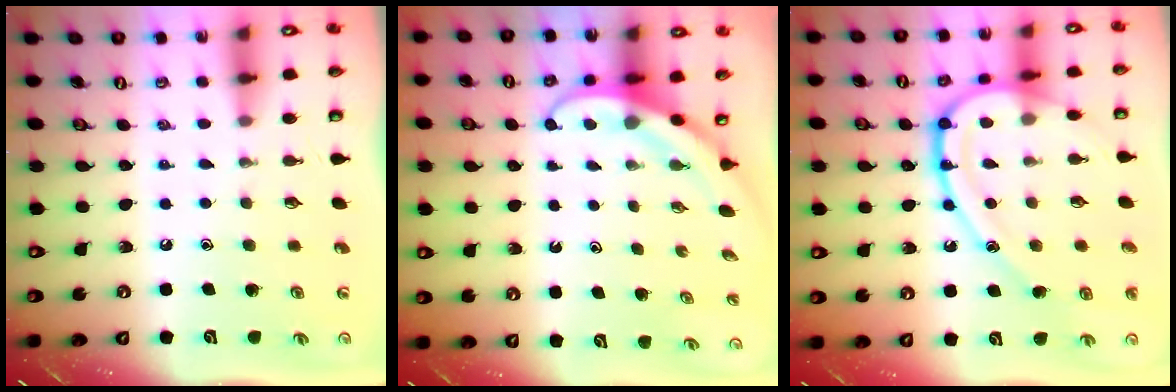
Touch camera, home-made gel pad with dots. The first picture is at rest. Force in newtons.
{"total": 3.8, "press": 3.8, "slide": 0.3}
{"total": 17.5, "press": 17.5, "slide": 1.1}